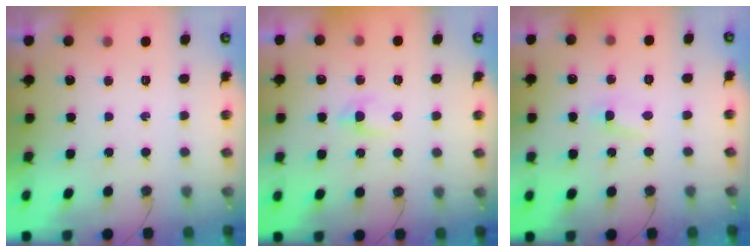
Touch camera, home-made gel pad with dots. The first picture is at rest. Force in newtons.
{"total": 2.5, "press": 2.5, "slide": 0.4}
{"total": 2.8, "press": 2.8, "slide": 0.3}